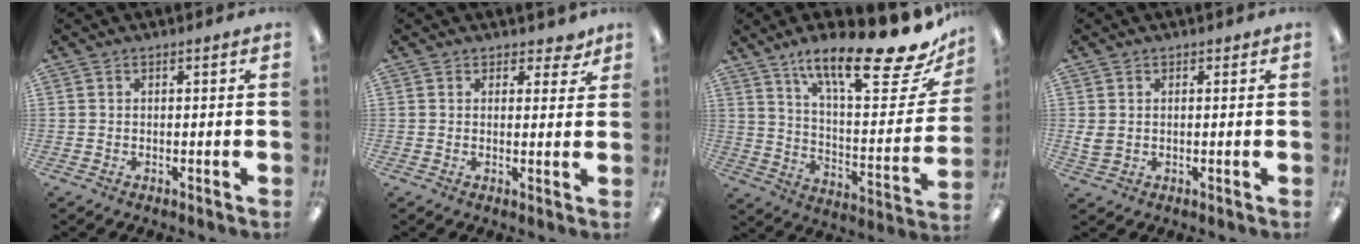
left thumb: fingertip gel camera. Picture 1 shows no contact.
{"total": 3.2, "force": [2.3, 2.0, 1.1], "torque": [-0.001, -0.008, 0.038]}
{"total": 21.7, "force": [16.0, 4.2, 14.0], "torque": [-0.209, -0.115, 0.254]}
{"total": 3.0, "force": [0.8, 2.5, 1.5], "torque": [-0.020, 0.002, 0.013]}